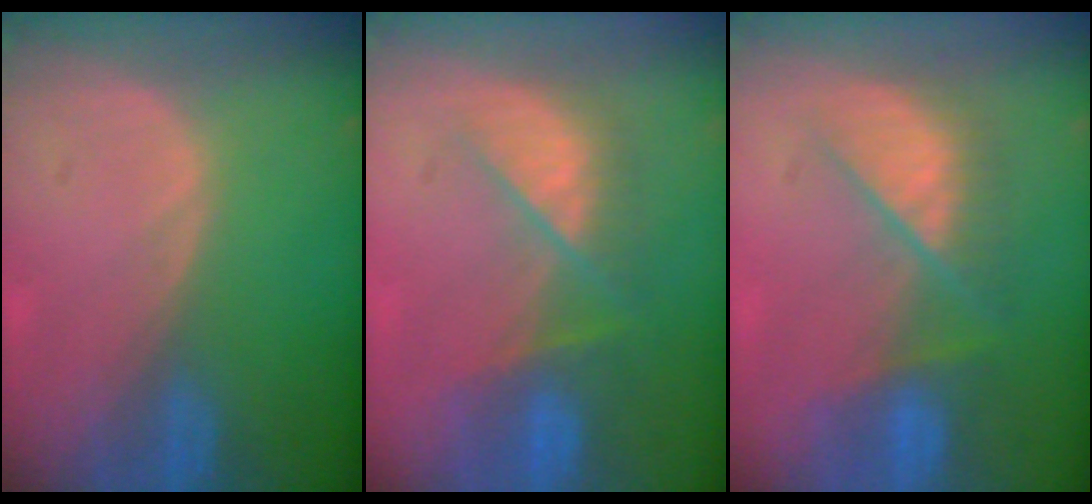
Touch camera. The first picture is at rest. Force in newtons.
{"total": 7.5, "press": 7.2, "slide": 2.0}
{"total": 7.3, "press": 7.2, "slide": 0.6}